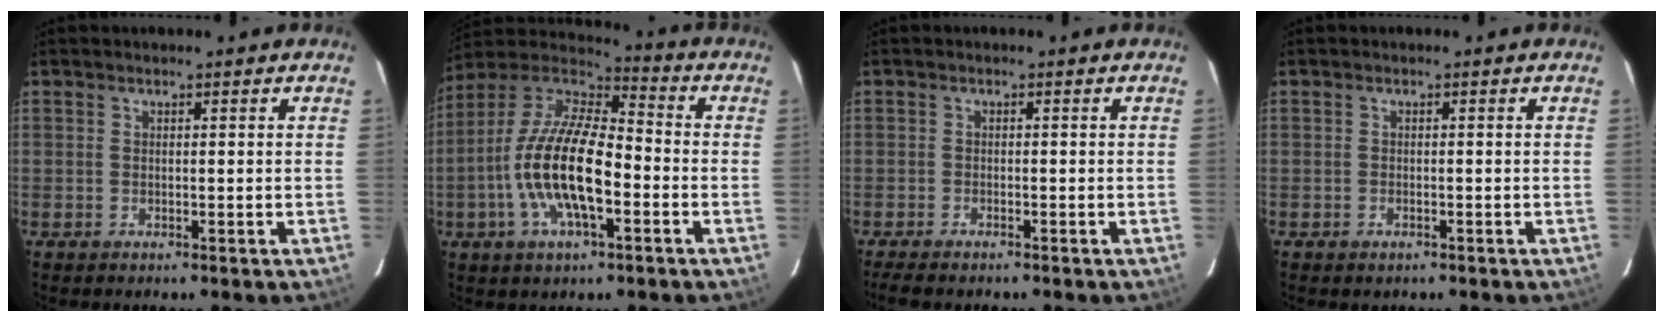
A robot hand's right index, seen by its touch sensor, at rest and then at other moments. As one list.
[{"total": 17.9, "force": [-4.7, 6.5, 16.0], "torque": [-0.316, -0.002, -0.095]}, {"total": 4.3, "force": [-3.7, 1.0, 2.0], "torque": [-0.051, -0.016, -0.065]}, {"total": 1.2, "force": [-0.8, 0.9, 0.3], "torque": [-0.007, 0.000, -0.010]}]